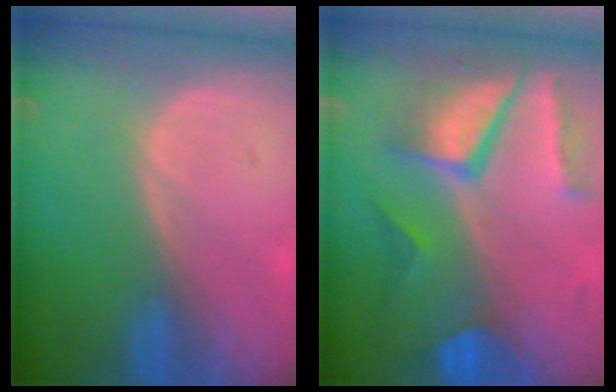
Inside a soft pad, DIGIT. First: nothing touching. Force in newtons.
{"total": 10.4, "press": 8.8, "slide": 5.5}